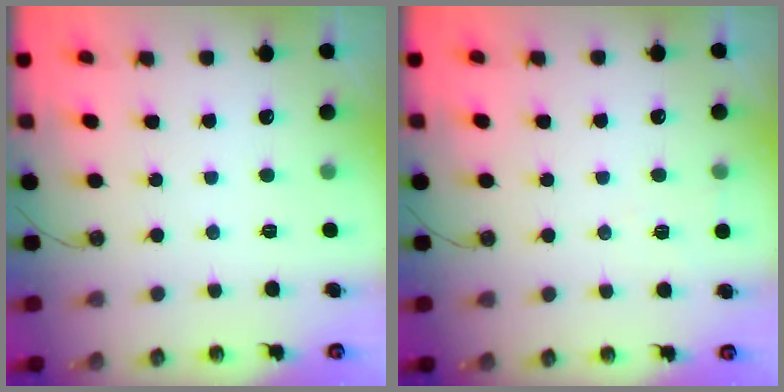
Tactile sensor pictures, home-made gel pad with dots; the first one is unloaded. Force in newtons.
{"total": 4.2, "press": 2.4, "slide": 3.4}